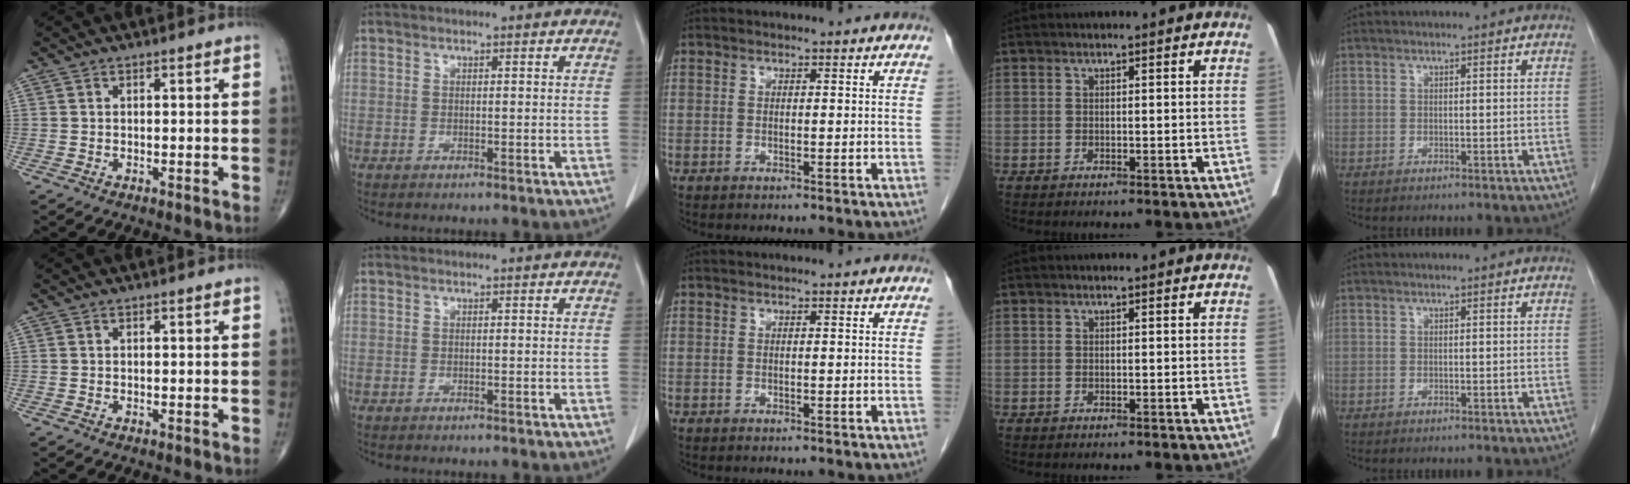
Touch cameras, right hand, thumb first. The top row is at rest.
{}